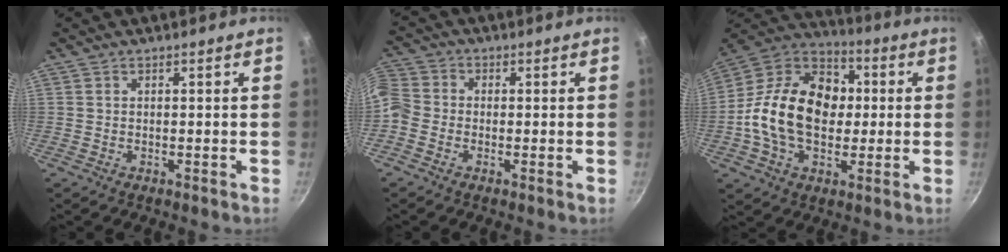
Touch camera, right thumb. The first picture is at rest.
{"total": 8.0, "force": [-2.3, 6.7, 3.9], "torque": [-0.092, 0.026, -0.066]}
{"total": 21.3, "force": [-0.3, 15.1, 15.0], "torque": [-0.226, 0.035, -0.020]}